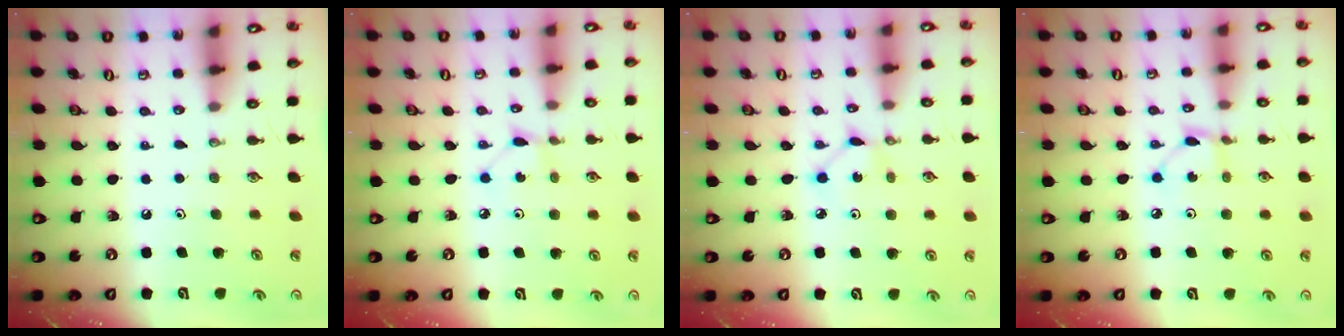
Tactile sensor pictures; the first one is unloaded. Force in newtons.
{"total": 2.5, "press": 2.5, "slide": 0.4}
{"total": 2.5, "press": 2.5, "slide": 0.2}
{"total": 2.6, "press": 2.6, "slide": 0.2}